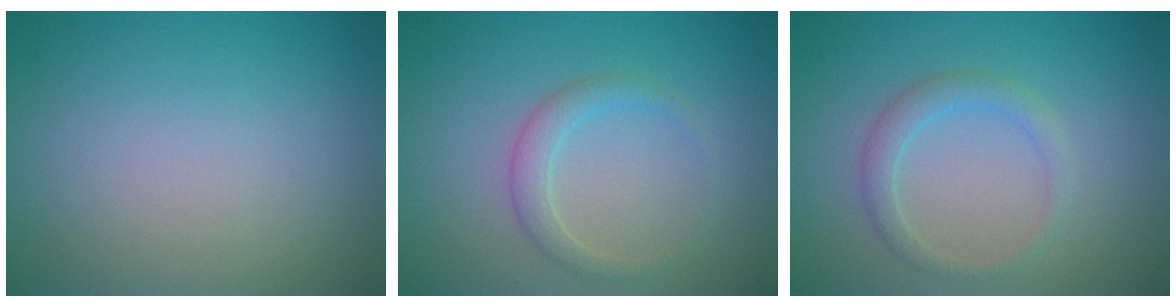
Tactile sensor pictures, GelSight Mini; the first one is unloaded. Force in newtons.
{"total": 1.9, "press": 1.9, "slide": 0.1}
{"total": 2.0, "press": 2.0, "slide": 0.1}